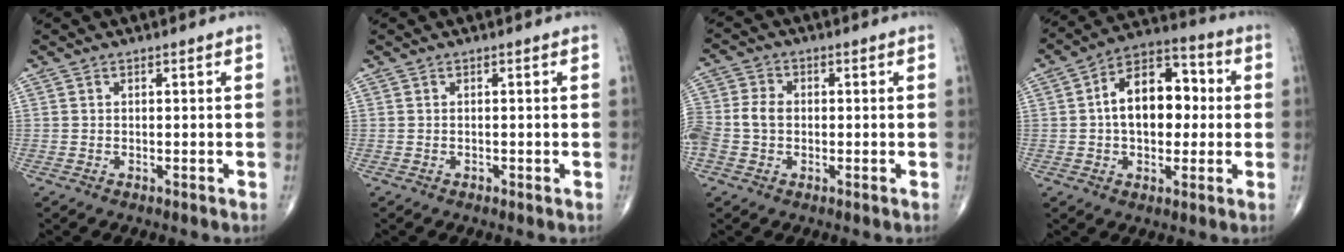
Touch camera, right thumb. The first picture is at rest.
{"total": 0.0}
{"total": 7.2, "force": [-0.6, 5.5, 4.6], "torque": [-0.106, 0.018, -0.015]}
{"total": 14.6, "force": [0.9, 9.1, 11.4], "torque": [-0.144, 0.033, 0.004]}